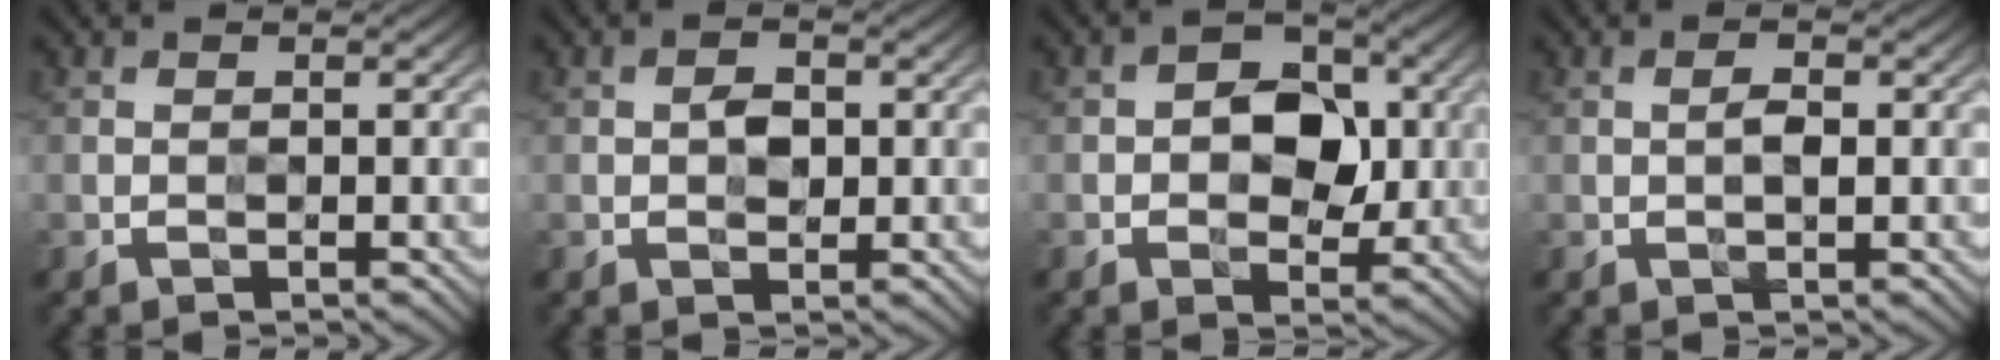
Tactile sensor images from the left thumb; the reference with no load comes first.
{"total": 2.3, "force": [0.1, 1.5, 1.7], "torque": [-0.032, 0.001, -0.001]}
{"total": 6.6, "force": [0.2, 4.4, 4.9], "torque": [-0.062, 0.005, -0.004]}
{"total": 2.0, "force": [0.0, 0.7, 1.8], "torque": [-0.035, 0.004, -0.003]}